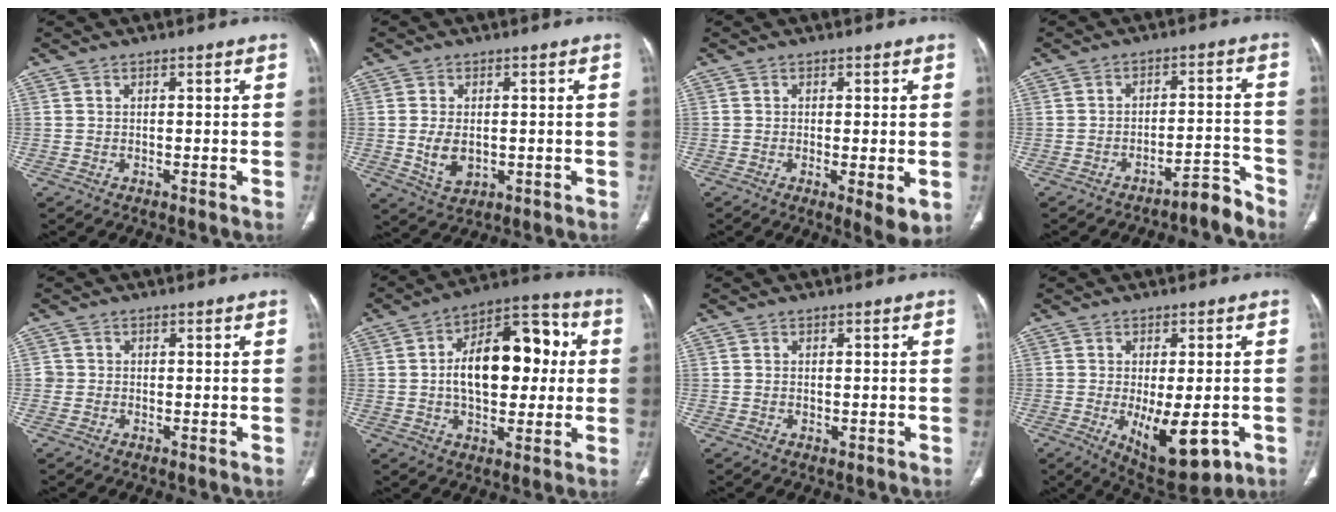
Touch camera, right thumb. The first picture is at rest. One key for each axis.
{"total": 5.7, "fx": -0.4, "fy": 3.7, "fz": 4.2, "tx": -0.074, "ty": -0.009, "tz": 0.003}
{"total": 5.2, "fx": -1.1, "fy": 1.5, "fz": 4.9, "tx": -0.077, "ty": -0.017, "tz": -0.015}
{"total": 4.9, "fx": -4.6, "fy": 0.8, "fz": 1.4, "tx": -0.008, "ty": 0.067, "tz": -0.067}
{"total": 1.3, "fx": -0.2, "fy": 1.3, "fz": 0.1, "tx": 0.006, "ty": 0.005, "tz": -0.005}
{"total": 18.8, "fx": 1.8, "fy": 10.8, "fz": 15.3, "tx": -0.200, "ty": 0.029, "tz": 0.024}
{"total": 0.7, "fx": 0.0, "fy": 0.5, "fz": 0.4, "tx": -0.012, "ty": -0.003, "tz": 0.003}
{"total": 12.6, "fx": -3.8, "fy": 5.3, "fz": 10.8, "tx": -0.150, "ty": -0.015, "tz": -0.039}